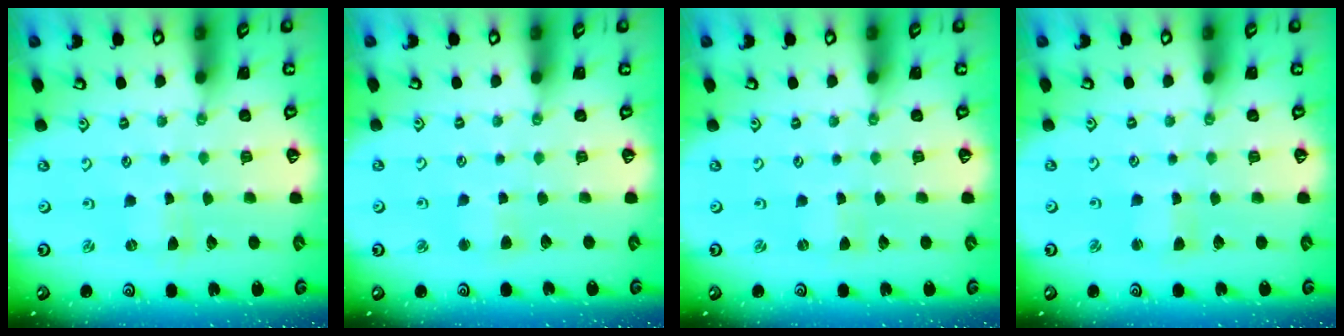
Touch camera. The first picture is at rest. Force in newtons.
{"total": 2.5, "press": 2.4, "slide": 0.5}
{"total": 0.0}
{"total": 1.5, "press": 1.5, "slide": 0.3}